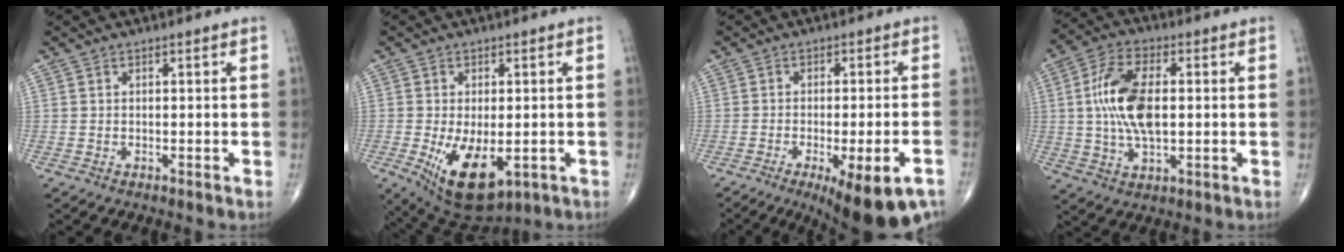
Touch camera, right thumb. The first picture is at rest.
{"total": 11.9, "force": [-3.3, 6.1, 9.7], "torque": [-0.160, -0.017, -0.036]}
{"total": 14.9, "force": [-8.5, 4.1, 11.4], "torque": [-0.126, 0.018, -0.117]}
{"total": 13.0, "force": [0.9, 6.4, 11.3], "torque": [-0.224, 0.008, 0.017]}